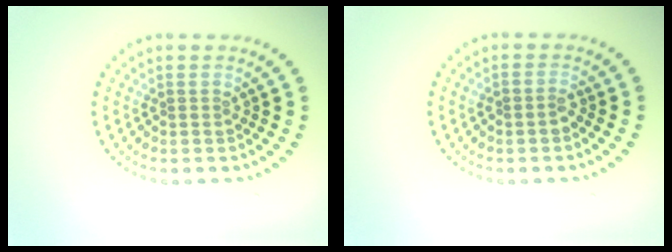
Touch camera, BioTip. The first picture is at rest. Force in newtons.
{"total": 0.9, "press": 0.8, "slide": 0.3}